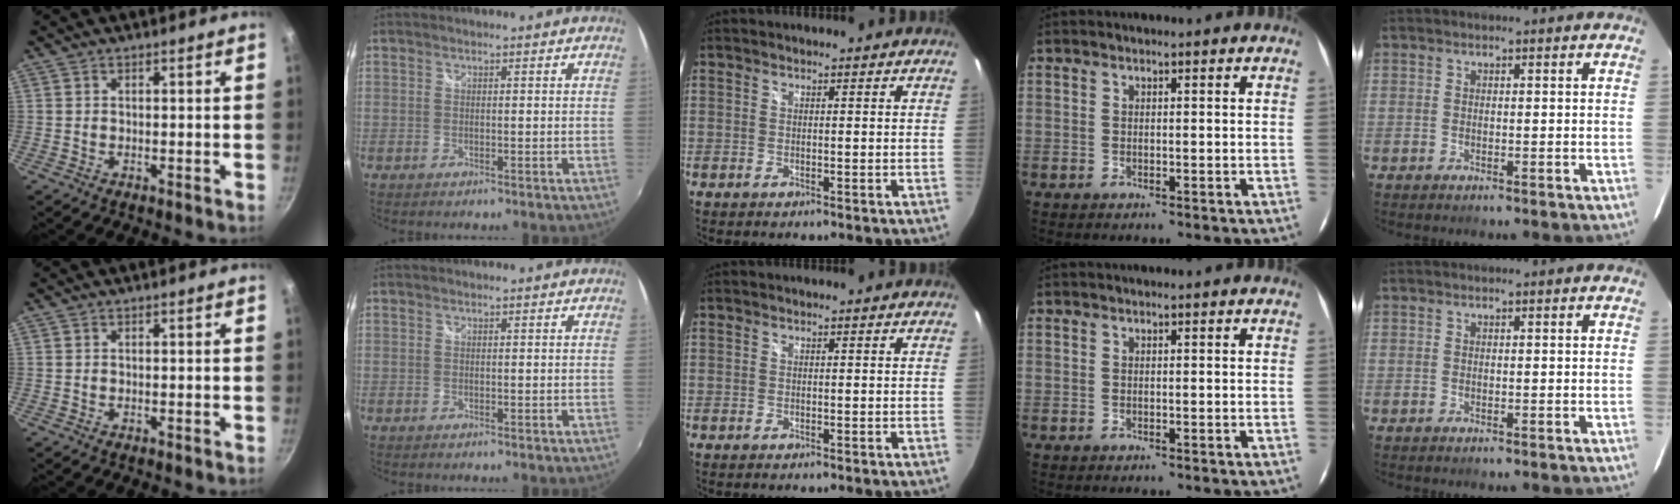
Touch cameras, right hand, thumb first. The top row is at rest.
{}